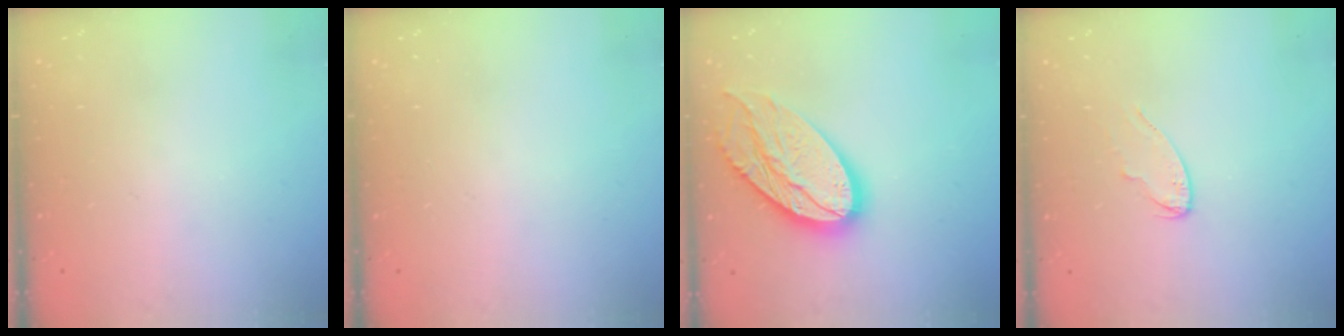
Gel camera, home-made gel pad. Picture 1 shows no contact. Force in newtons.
{"total": 0.0}
{"total": 18.8, "press": 18.7, "slide": 1.3}
{"total": 4.2, "press": 4.2, "slide": 0.5}